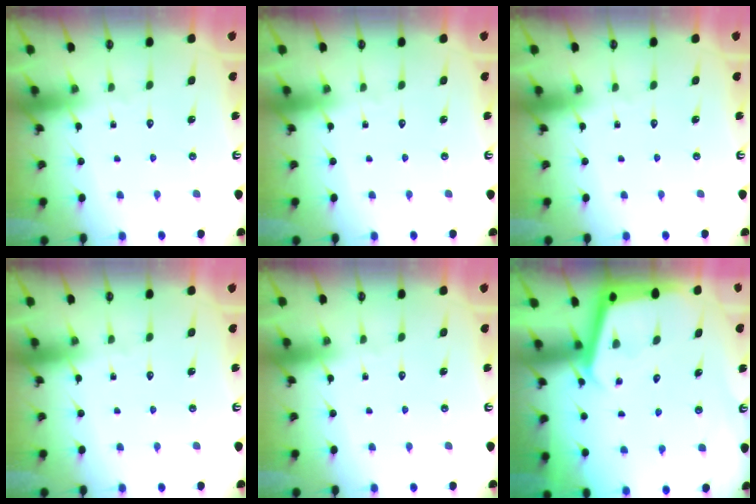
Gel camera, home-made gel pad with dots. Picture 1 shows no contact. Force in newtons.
{"total": 0.0}
{"total": 0.0}
{"total": 0.0}
{"total": 0.0}
{"total": 3.5, "press": 3.5, "slide": 0.3}